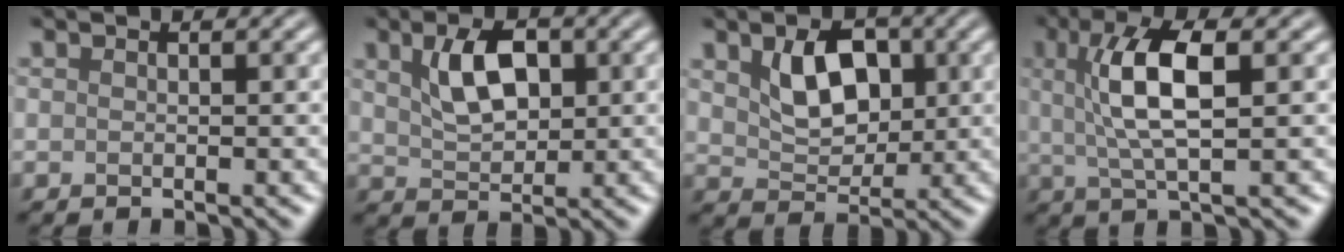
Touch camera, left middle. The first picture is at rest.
{"total": 4.5, "force": [1.5, 2.5, 3.5], "torque": [-0.070, 0.006, 0.028]}
{"total": 5.2, "force": [1.4, 3.4, 3.7], "torque": [-0.077, -0.001, 0.023]}
{"total": 6.1, "force": [1.2, 1.8, 5.7], "torque": [-0.107, 0.009, 0.021]}